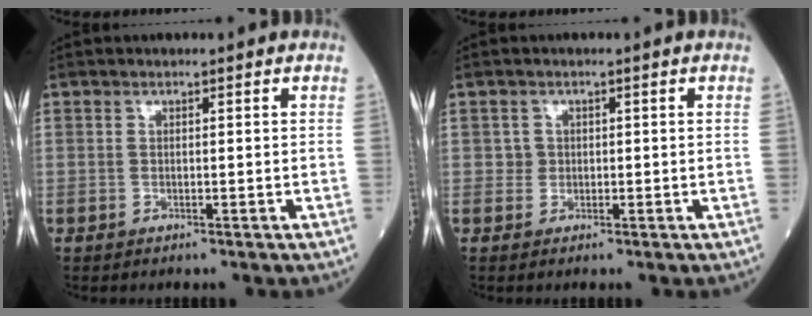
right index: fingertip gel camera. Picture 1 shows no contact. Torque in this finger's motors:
{"motor_torque": [0.03, 0.11, -0.02, -0.01]}